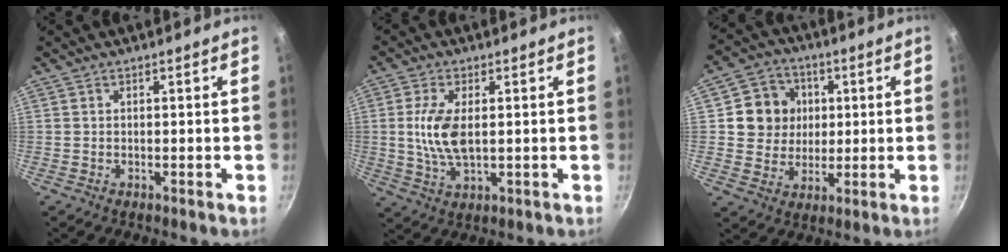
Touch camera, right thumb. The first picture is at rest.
{"total": 8.3, "force": [0.7, 3.9, 7.3], "torque": [-0.147, -0.003, 0.013]}
{"total": 10.4, "force": [2.1, 9.5, 3.6], "torque": [-0.027, 0.005, 0.033]}